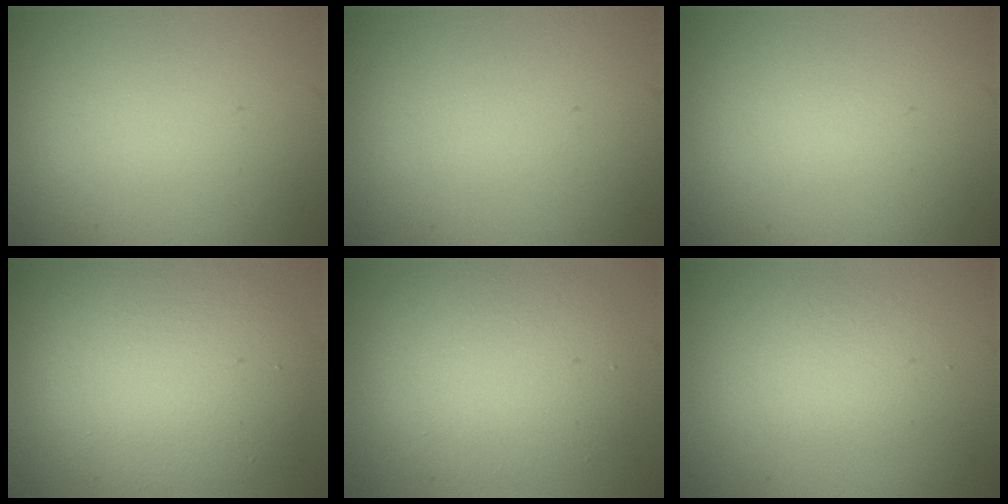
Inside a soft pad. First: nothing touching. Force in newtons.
{"total": 0.0}
{"total": 0.0}
{"total": 8.2, "press": 8.2, "slide": 0.3}
{"total": 6.1, "press": 6.1, "slide": 0.4}
{"total": 2.2, "press": 2.2, "slide": 0.2}